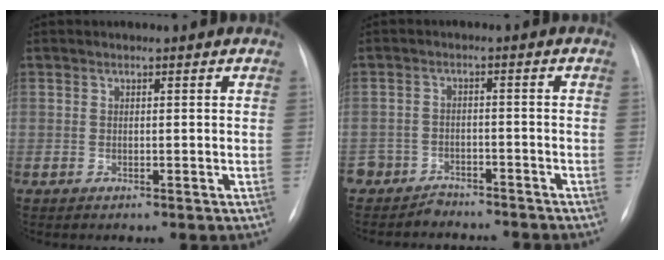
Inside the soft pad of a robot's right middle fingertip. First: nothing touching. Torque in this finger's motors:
{"motor_torque": [-0.05, -0.10, 0.02, 0.01]}